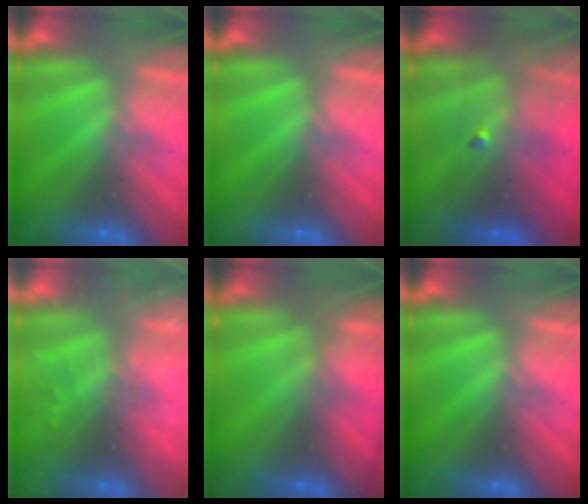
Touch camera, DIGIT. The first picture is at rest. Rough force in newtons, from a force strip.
{"total": 0.0}
{"total": 3.9}
{"total": 7.1}
{"total": 7.6}
{"total": 0.0}